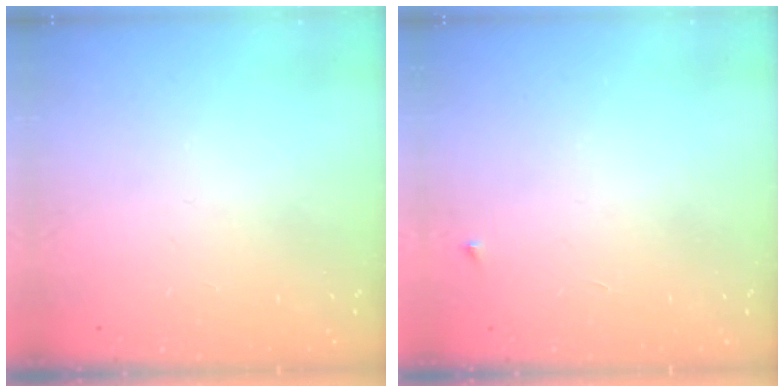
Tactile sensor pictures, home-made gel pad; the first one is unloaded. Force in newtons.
{"total": 2.5, "press": 2.4, "slide": 0.4}